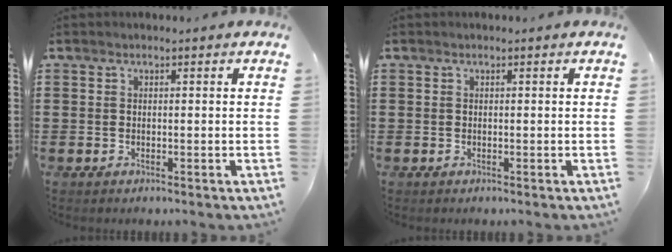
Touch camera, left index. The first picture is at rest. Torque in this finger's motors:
{"motor_torque": [0.00, 0.00, 0.00, 0.00]}